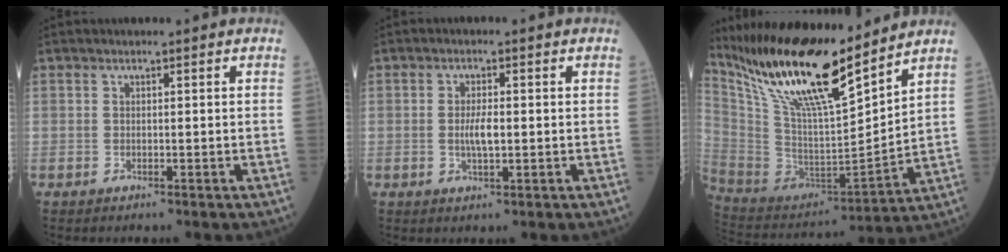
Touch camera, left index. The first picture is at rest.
{"total": 3.2, "force": [-0.2, 0.7, 3.1], "torque": [-0.064, -0.002, -0.003]}
{"total": 20.7, "force": [16.2, 2.6, 12.6], "torque": [-0.239, -0.005, 0.304]}